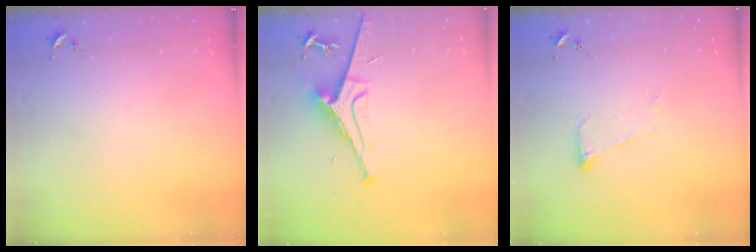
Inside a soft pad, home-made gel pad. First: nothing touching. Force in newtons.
{"total": 8.6, "press": 8.5, "slide": 1.1}
{"total": 6.0, "press": 6.0, "slide": 0.3}